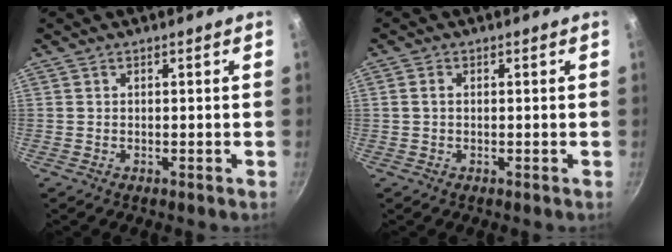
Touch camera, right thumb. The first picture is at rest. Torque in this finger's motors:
{"motor_torque": [-0.16, -0.08, -0.26, 0.24, 0.02]}